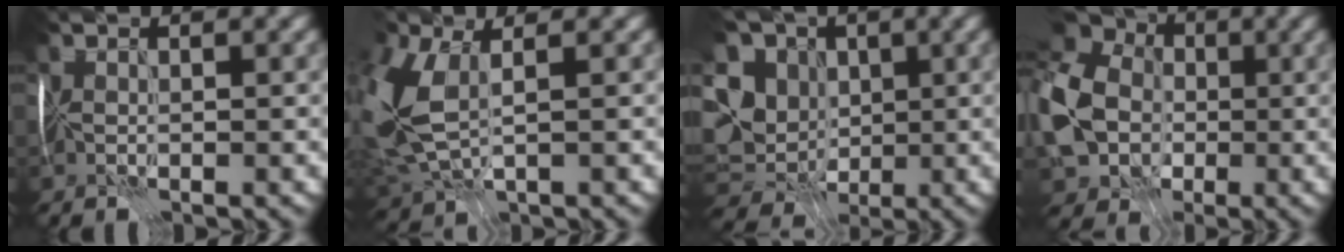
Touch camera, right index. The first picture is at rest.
{"total": 8.9, "force": [0.0, 5.0, 7.3], "torque": [-0.207, -0.012, 0.005]}
{"total": 11.5, "force": [0.4, 9.7, 6.2], "torque": [-0.136, -0.004, 0.000]}
{"total": 11.0, "force": [-1.4, 8.9, 6.3], "torque": [-0.141, -0.012, -0.030]}